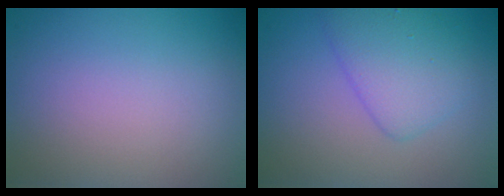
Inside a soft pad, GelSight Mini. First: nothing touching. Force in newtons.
{"total": 3.7, "press": 3.7, "slide": 0.2}